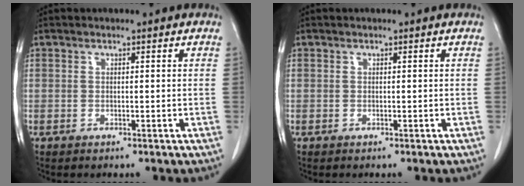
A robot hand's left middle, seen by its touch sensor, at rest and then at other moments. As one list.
[{"total": 0.0}]